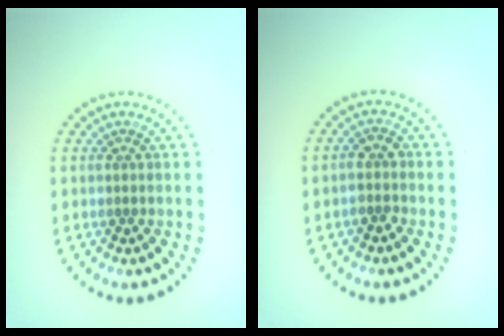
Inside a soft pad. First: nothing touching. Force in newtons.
{"total": 1.7, "press": 1.5, "slide": 0.8}